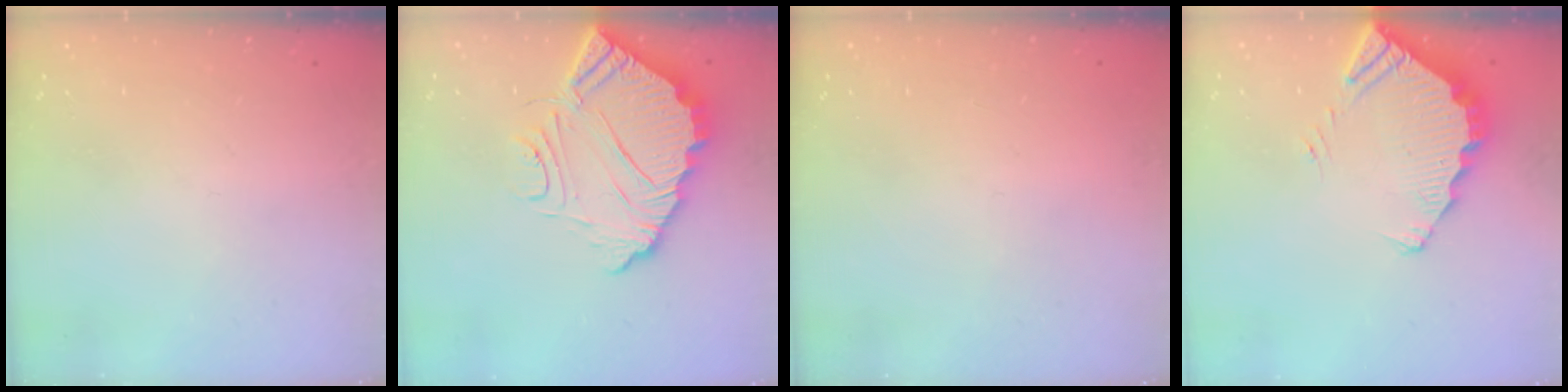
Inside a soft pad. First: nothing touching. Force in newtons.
{"total": 10.6, "press": 10.6, "slide": 0.8}
{"total": 2.3, "press": 2.3, "slide": 0.1}
{"total": 3.9, "press": 3.9, "slide": 0.3}